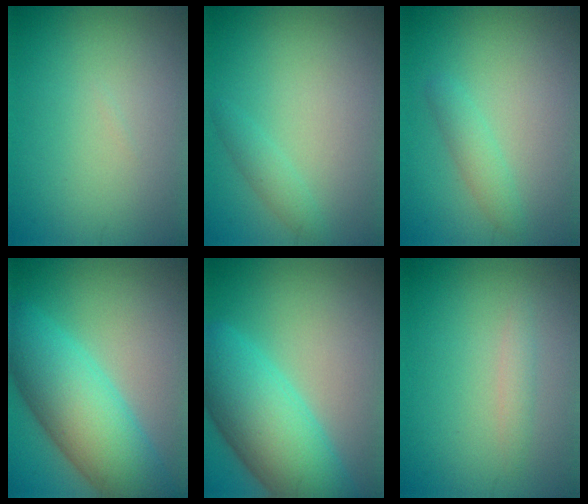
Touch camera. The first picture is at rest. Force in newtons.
{"total": 1.4, "press": 1.4, "slide": 0.1}
{"total": 1.8, "press": 1.8, "slide": 0.1}
{"total": 10.0, "press": 10.0, "slide": 0.2}
{"total": 10.0, "press": 10.0, "slide": 0.3}
{"total": 1.1, "press": 1.1, "slide": 0.1}